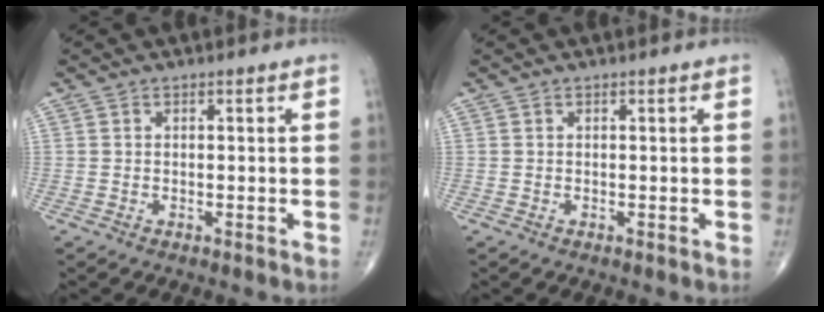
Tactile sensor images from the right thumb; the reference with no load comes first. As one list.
[{"total": 0.0}]